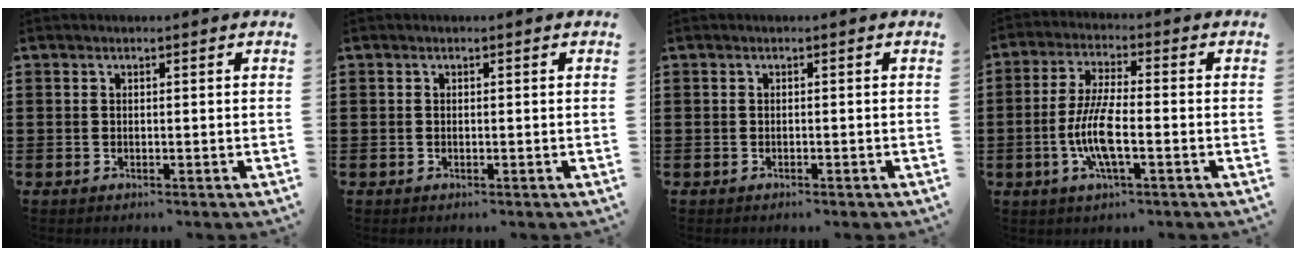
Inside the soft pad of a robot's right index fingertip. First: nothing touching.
{"total": 0.0}
{"total": 0.0}
{"total": 8.0, "force": [-2.2, 2.1, 7.4], "torque": [-0.165, -0.012, -0.048]}